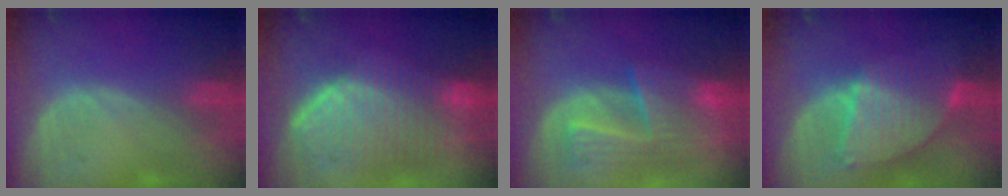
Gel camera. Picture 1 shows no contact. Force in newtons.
{"total": 10.5, "press": 9.1, "slide": 5.2}
{"total": 9.6, "press": 8.4, "slide": 4.7}
{"total": 8.7, "press": 7.6, "slide": 4.2}